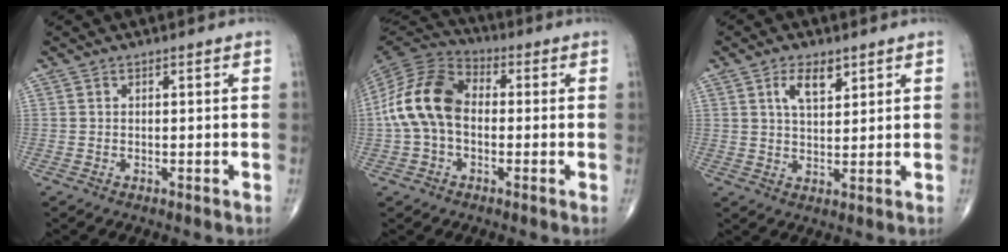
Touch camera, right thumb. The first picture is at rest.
{"total": 13.8, "force": [-0.5, 9.2, 10.2], "torque": [-0.201, 0.035, -0.021]}
{"total": 6.5, "force": [3.1, 3.3, 4.7], "torque": [-0.070, -0.013, 0.055]}